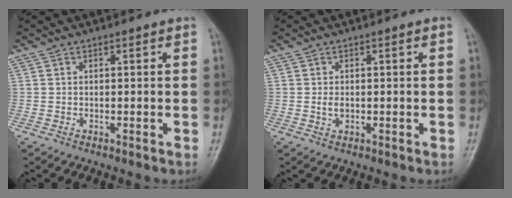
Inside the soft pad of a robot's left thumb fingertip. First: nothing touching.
{"total": 1.4, "force": [-0.1, 0.9, 1.0], "torque": [-0.019, 0.002, -0.002]}